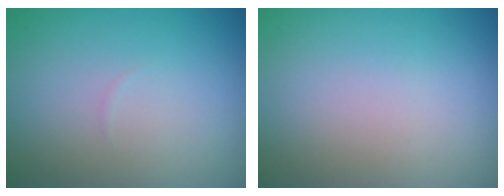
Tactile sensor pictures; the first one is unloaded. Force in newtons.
{"total": 0.0}